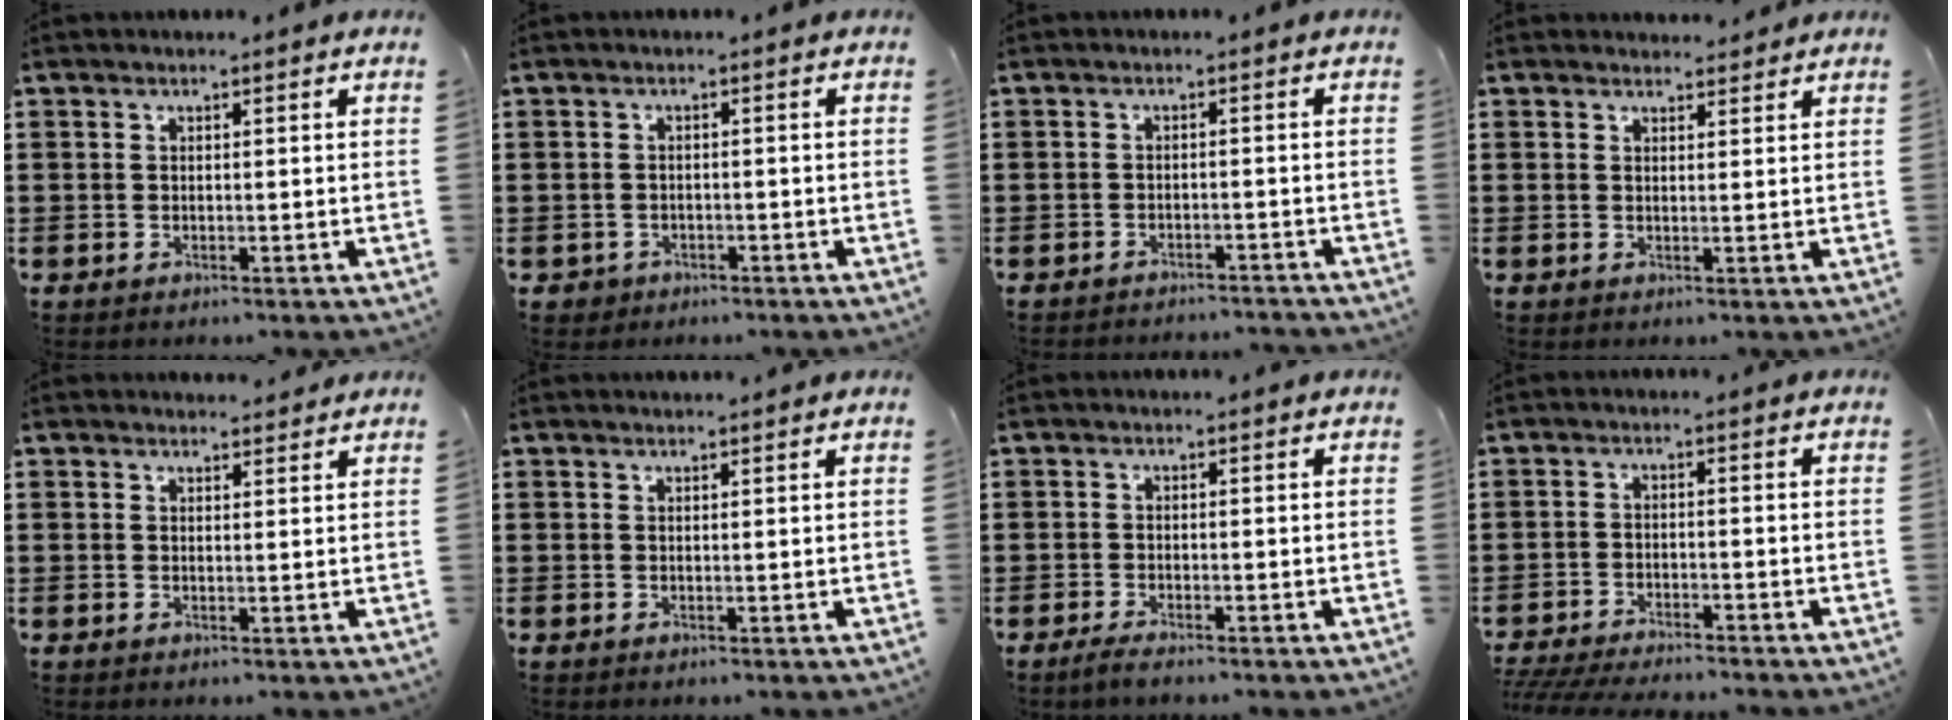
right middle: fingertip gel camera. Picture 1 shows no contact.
{"total": 1.0, "force": [-0.8, 0.7, 0.0], "torque": [-0.001, 0.003, -0.020]}
{"total": 1.9, "force": [-1.9, 0.0, 0.0], "torque": [-0.005, 0.003, -0.040]}
{"total": 1.8, "force": [1.7, 0.2, -0.1], "torque": [0.006, 0.000, 0.033]}
{"total": 1.5, "force": [1.5, 0.4, 0.1], "torque": [0.003, -0.001, 0.027]}
{"total": 0.6, "force": [0.6, 0.0, 0.0], "torque": [-0.003, 0.000, 0.011]}
{"total": 1.2, "force": [-1.0, 0.1, 0.8], "torque": [-0.014, -0.001, -0.019]}
{"total": 3.7, "force": [-3.6, -0.1, 0.7], "torque": [-0.026, -0.007, -0.078]}